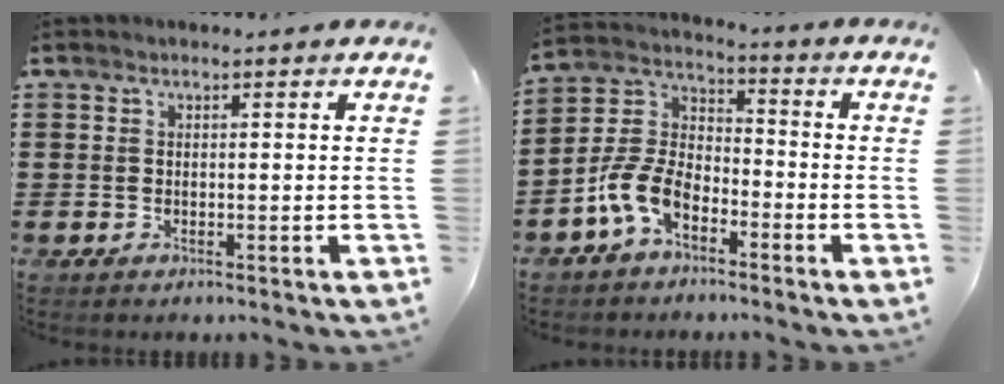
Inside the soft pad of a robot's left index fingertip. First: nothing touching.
{"total": 8.8, "force": [-5.1, 4.5, 5.5], "torque": [-0.152, -0.002, -0.109]}